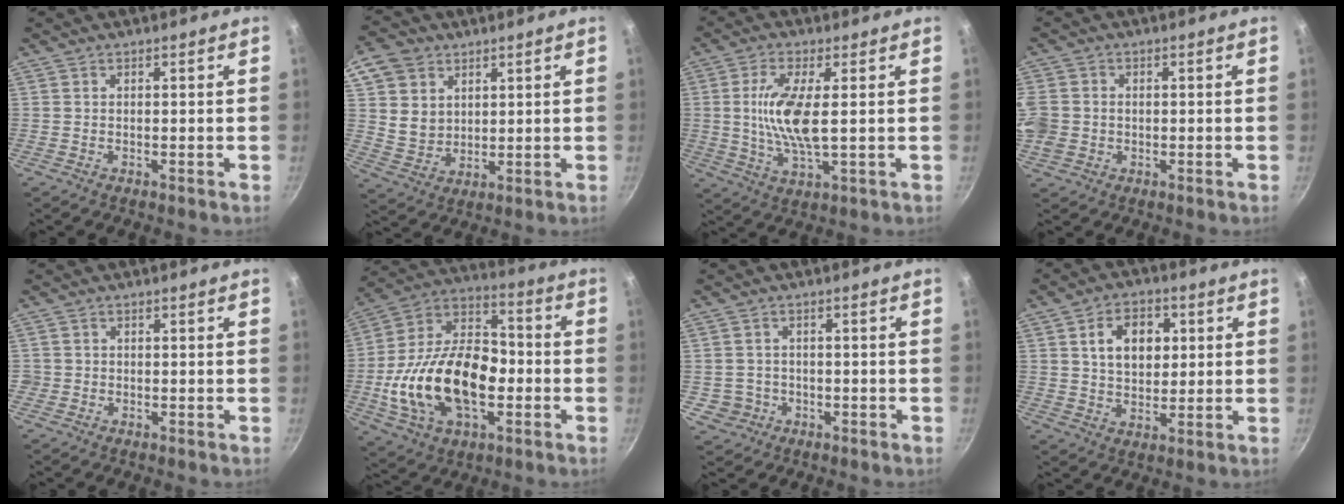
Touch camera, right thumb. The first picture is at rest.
{"total": 9.3, "force": [4.0, 7.6, 3.5], "torque": [-0.029, -0.017, 0.080]}
{"total": 10.3, "force": [1.0, 3.3, 9.7], "torque": [-0.201, -0.007, 0.020]}
{"total": 10.1, "force": [-0.4, 8.8, 4.9], "torque": [-0.127, 0.011, -0.007]}
{"total": 1.2, "force": [-0.3, 1.1, 0.1], "torque": [0.001, 0.004, -0.005]}
{"total": 25.0, "force": [-4.7, 15.4, 19.1], "torque": [-0.335, 0.044, -0.086]}
{"total": 4.1, "force": [-1.0, 3.9, 0.8], "torque": [0.002, 0.017, -0.004]}
{"total": 9.9, "force": [2.5, 6.9, 6.7], "torque": [-0.081, -0.001, 0.040]}